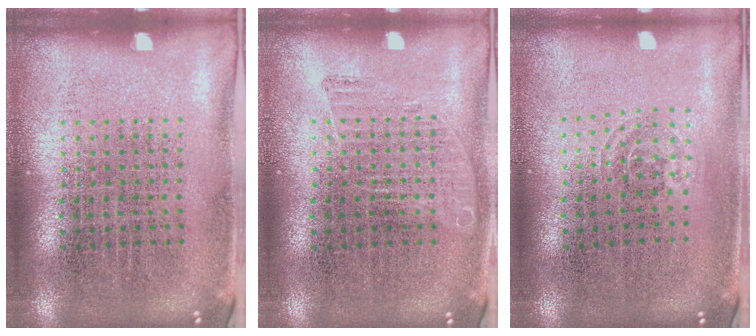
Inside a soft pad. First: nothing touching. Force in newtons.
{"total": 1.0, "press": 1.0, "slide": 0.2}
{"total": 0.7, "press": 0.5, "slide": 0.5}